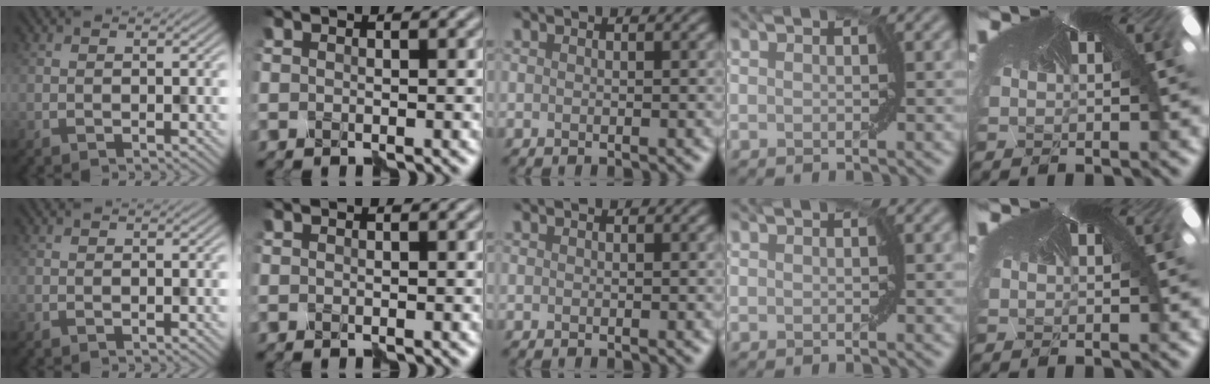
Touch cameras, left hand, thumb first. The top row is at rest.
{}